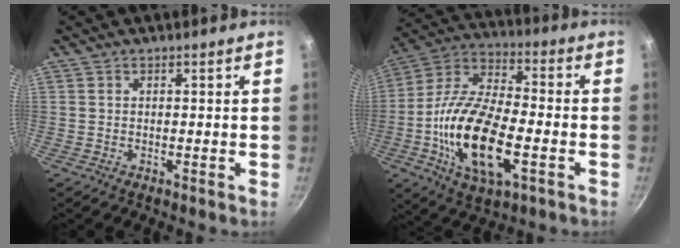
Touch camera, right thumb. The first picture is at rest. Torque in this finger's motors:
{"motor_torque": [0.08, 1.18, 1.83, -0.93, 0.30]}